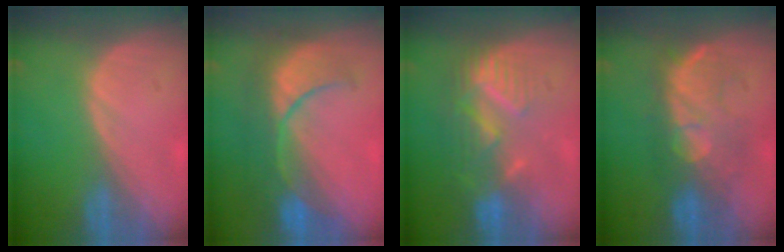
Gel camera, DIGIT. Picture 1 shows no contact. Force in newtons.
{"total": 9.5, "press": 8.9, "slide": 3.3}
{"total": 8.9, "press": 7.8, "slide": 4.5}
{"total": 8.3, "press": 8.3, "slide": 0.1}